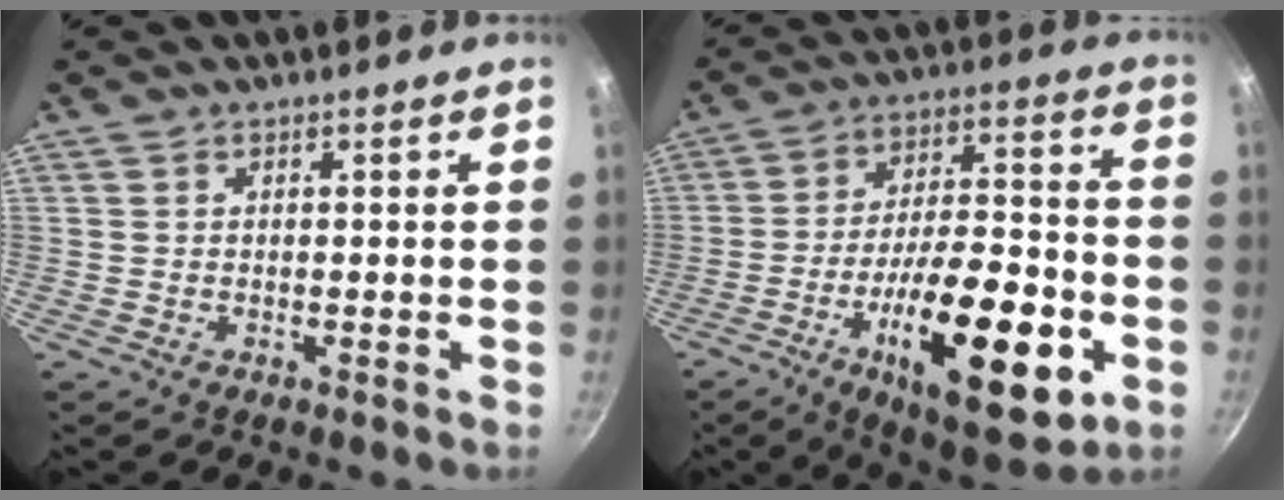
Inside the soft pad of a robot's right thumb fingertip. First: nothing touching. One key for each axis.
{"total": 24.6, "fx": -8.6, "fy": 9.3, "fz": 21.0, "tx": -0.298, "ty": 0.028, "tz": -0.126}